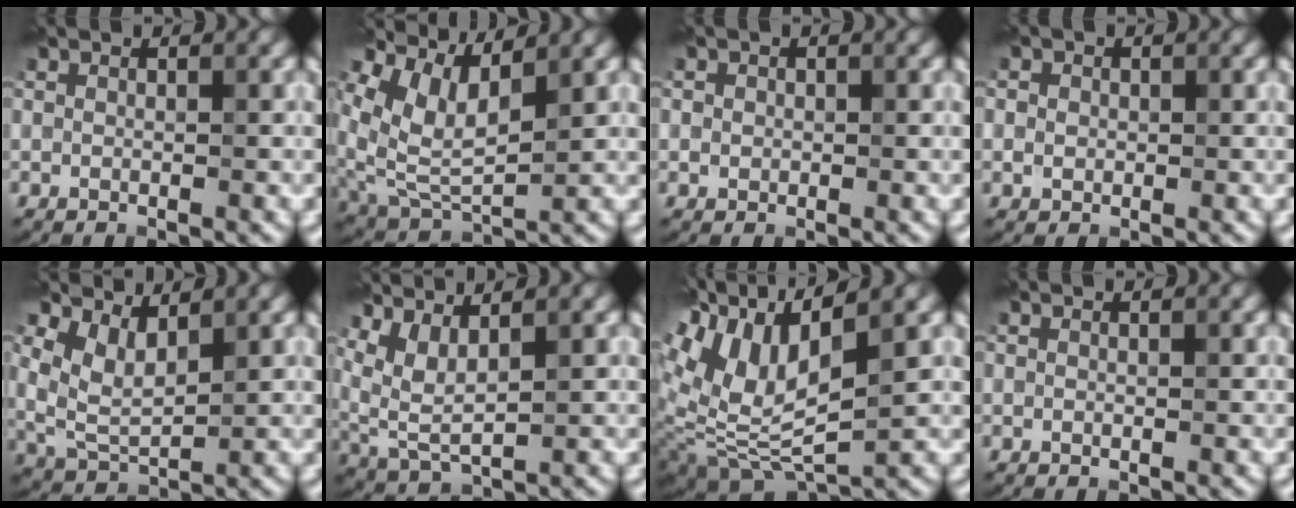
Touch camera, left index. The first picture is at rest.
{"total": 8.3, "force": [3.9, 4.3, 5.9], "torque": [-0.137, 0.001, 0.085]}
{"total": 1.5, "force": [0.6, 1.2, 0.6], "torque": [-0.004, 0.013, 0.002]}
{"total": 2.6, "force": [1.0, 2.1, 1.2], "torque": [-0.012, 0.016, -0.003]}
{"total": 4.7, "force": [2.2, 2.5, 3.3], "torque": [-0.084, 0.002, 0.043]}
{"total": 3.7, "force": [2.0, 1.1, 2.8], "torque": [-0.076, -0.001, 0.048]}
{"total": 11.0, "force": [4.1, 4.1, 9.3], "torque": [-0.206, 0.018, 0.074]}
{"total": 0.0}